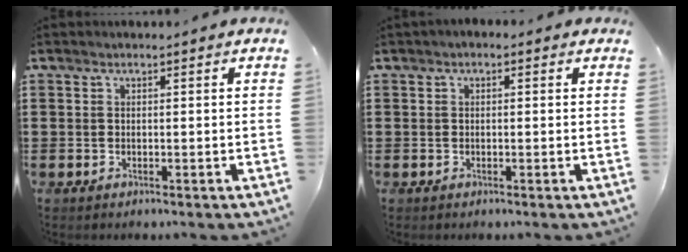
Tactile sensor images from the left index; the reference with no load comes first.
{"total": 0.7, "force": [-0.3, 0.6, 0.3], "torque": [-0.008, 0.003, -0.008]}